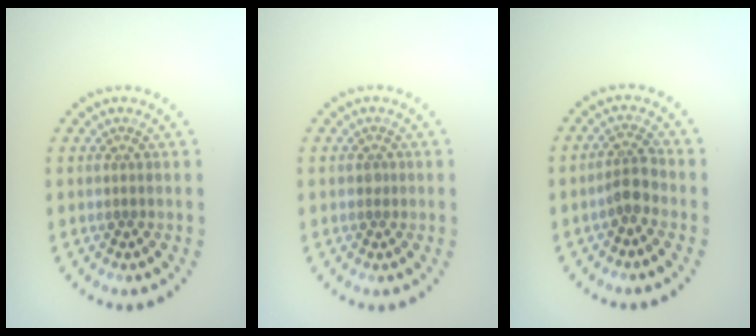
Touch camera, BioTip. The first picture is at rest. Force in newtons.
{"total": 0.5, "press": 0.5, "slide": 0.3}
{"total": 2.2, "press": 1.9, "slide": 1.2}